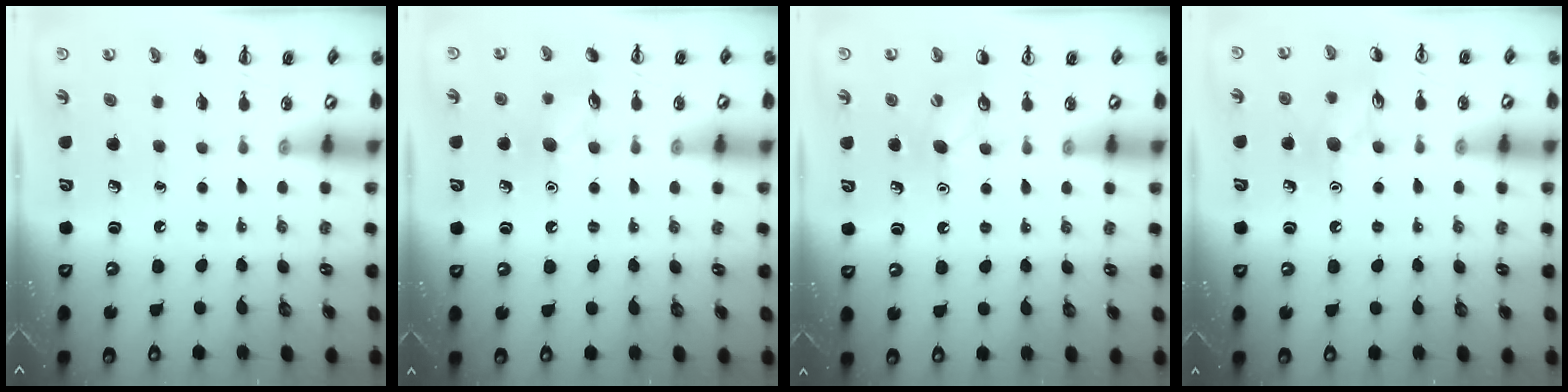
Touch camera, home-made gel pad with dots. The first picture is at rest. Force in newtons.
{"total": 8.7, "press": 8.5, "slide": 1.8}
{"total": 6.0, "press": 5.8, "slide": 1.5}
{"total": 9.2, "press": 9.2, "slide": 0.8}